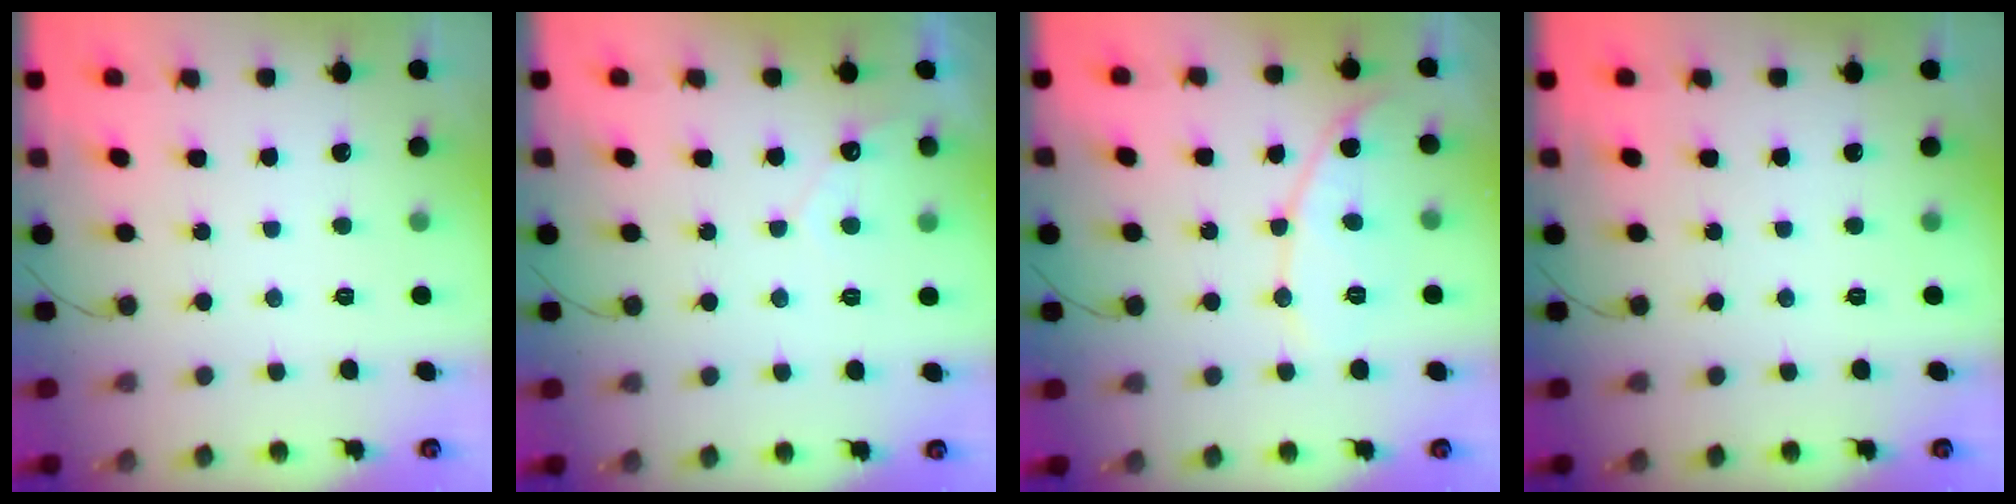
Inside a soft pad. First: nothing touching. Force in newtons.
{"total": 3.0, "press": 3.0, "slide": 0.1}
{"total": 9.3, "press": 9.3, "slide": 0.3}
{"total": 0.0}